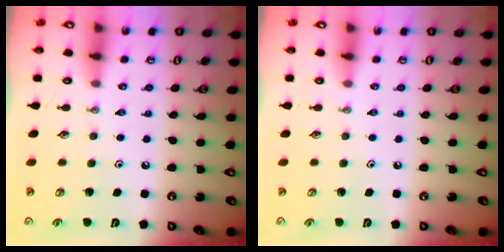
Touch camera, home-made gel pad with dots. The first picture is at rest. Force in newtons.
{"total": 0.0}